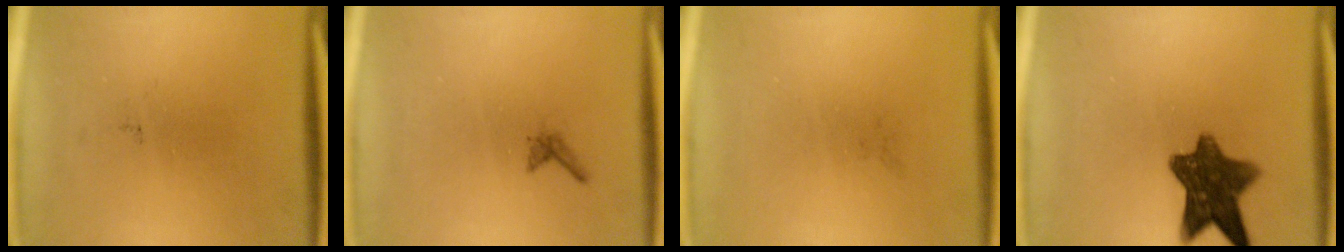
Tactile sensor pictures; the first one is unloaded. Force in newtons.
{"total": 0.6}
{"total": 0.0}
{"total": 10.0}